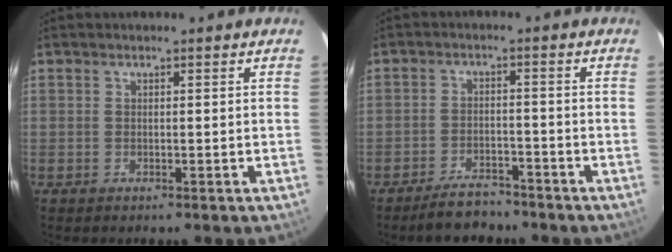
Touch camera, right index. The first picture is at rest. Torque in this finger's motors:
{"motor_torque": [-0.14, -0.05, -0.20, -0.10]}